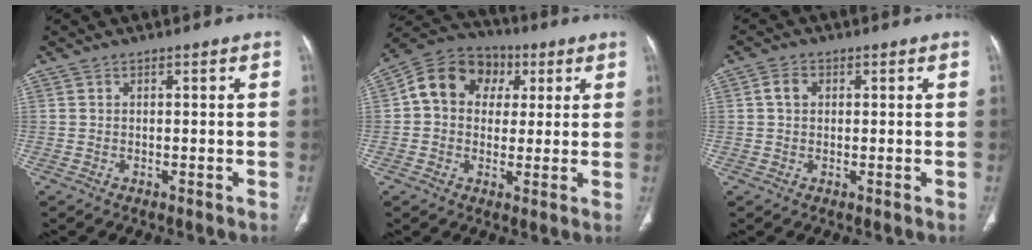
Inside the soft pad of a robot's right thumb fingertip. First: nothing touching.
{"total": 12.4, "force": [2.7, 10.2, 6.5], "torque": [-0.089, 0.019, 0.033]}
{"total": 2.4, "force": [0.5, 1.9, 1.4], "torque": [-0.026, 0.007, 0.009]}